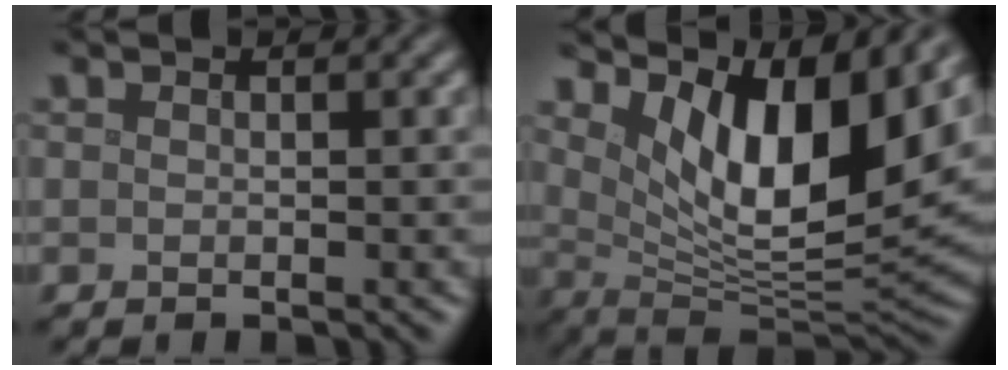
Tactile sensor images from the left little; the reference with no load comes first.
{"total": 10.1, "force": [4.1, 3.8, 8.4], "torque": [-0.136, -0.017, 0.071]}